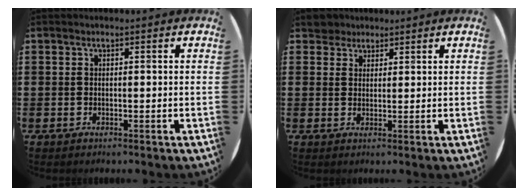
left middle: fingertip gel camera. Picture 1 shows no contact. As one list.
[{"total": 2.6, "force": [2.3, 1.3, -0.2], "torque": [0.006, 0.004, 0.044]}]